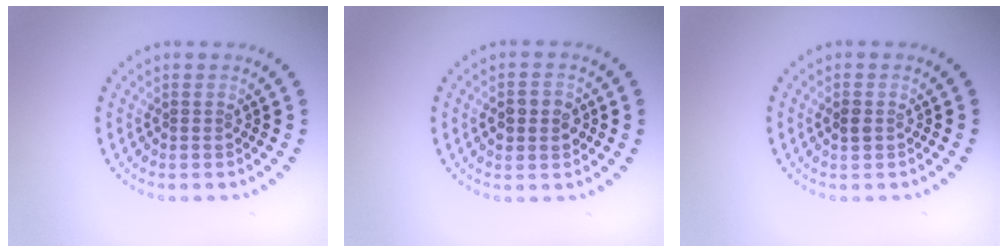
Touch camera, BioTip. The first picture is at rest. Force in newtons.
{"total": 2.4, "press": 2.4, "slide": 0.1}
{"total": 1.0, "press": 1.0, "slide": 0.1}